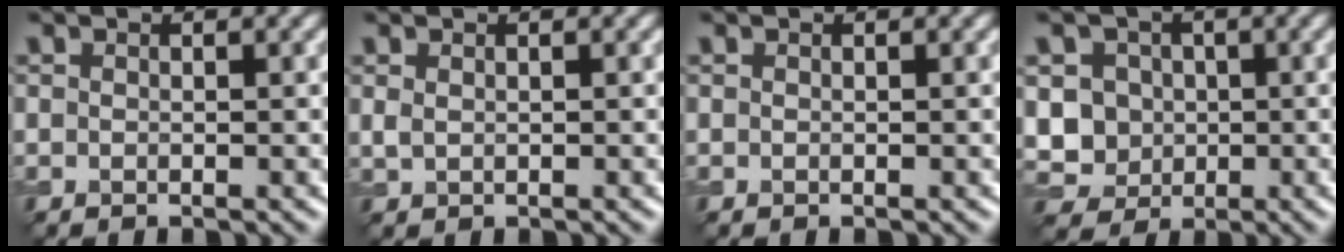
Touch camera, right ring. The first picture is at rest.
{"total": 0.8, "force": [0.3, 0.5, 0.5], "torque": [-0.017, -0.001, 0.010]}
{"total": 0.0}
{"total": 5.5, "force": [0.4, 5.1, 2.0], "torque": [-0.030, 0.008, -0.001]}